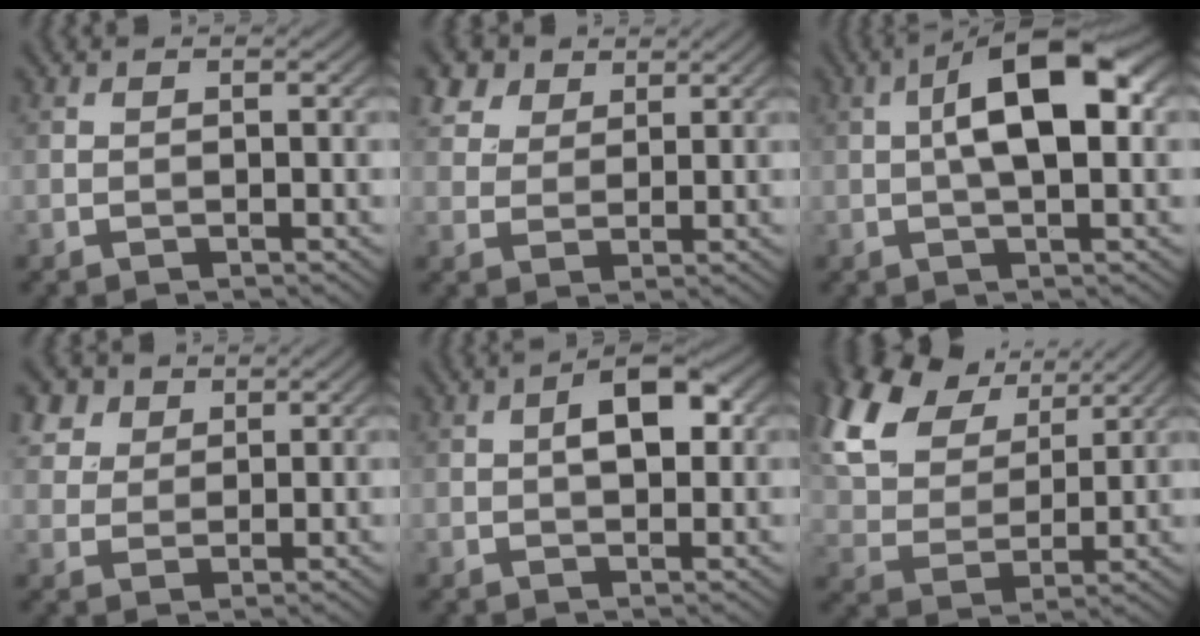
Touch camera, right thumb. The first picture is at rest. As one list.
[{"total": 5.9, "force": [4.0, 3.5, 2.4], "torque": [-0.075, -0.006, 0.089]}, {"total": 9.2, "force": [1.0, 3.4, 8.5], "torque": [-0.142, 0.023, 0.009]}, {"total": 5.5, "force": [3.5, 3.6, 2.3], "torque": [-0.077, -0.003, 0.079]}, {"total": 5.0, "force": [0.8, 2.5, 4.2], "torque": [-0.066, 0.007, 0.009]}, {"total": 15.5, "force": [8.5, 9.2, 9.1], "torque": [-0.254, 0.029, 0.159]}]